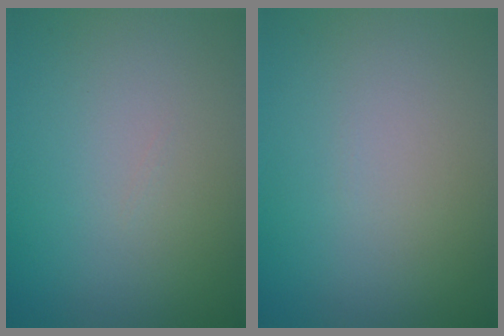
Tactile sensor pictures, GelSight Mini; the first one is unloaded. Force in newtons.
{"total": 0.0}